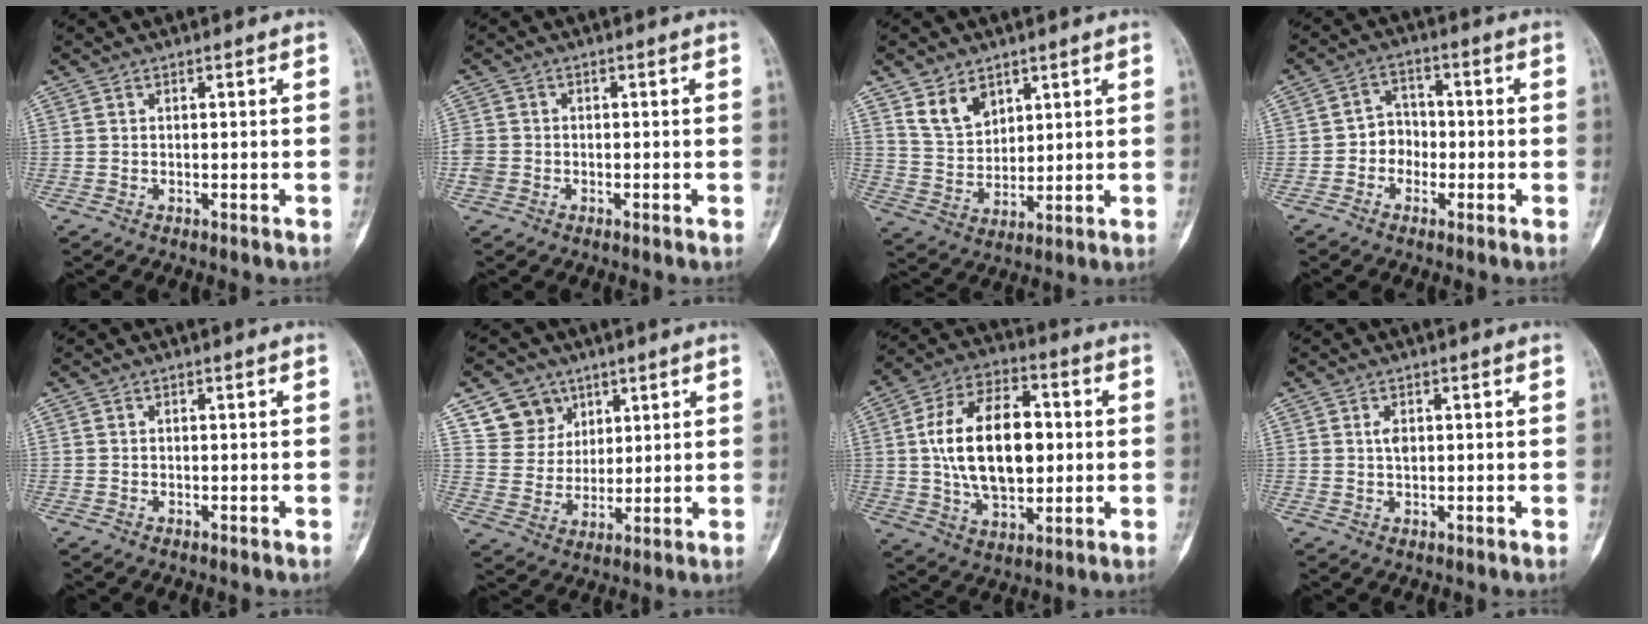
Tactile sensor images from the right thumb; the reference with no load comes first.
{"total": 3.2, "force": [-1.1, 2.6, 1.4], "torque": [-0.030, 0.007, -0.023]}
{"total": 7.5, "force": [4.6, 4.9, 3.4], "torque": [-0.041, -0.032, 0.098]}
{"total": 5.0, "force": [-1.5, 4.4, 1.9], "torque": [0.005, 0.022, -0.038]}
{"total": 0.0}
{"total": 9.0, "force": [5.0, 7.2, 1.7], "torque": [0.005, -0.032, 0.099]}
{"total": 18.8, "force": [1.3, 11.1, 15.1], "torque": [-0.238, 0.014, 0.024]}
{"total": 1.8, "force": [0.3, 1.0, 1.4], "torque": [-0.023, 0.000, 0.006]}